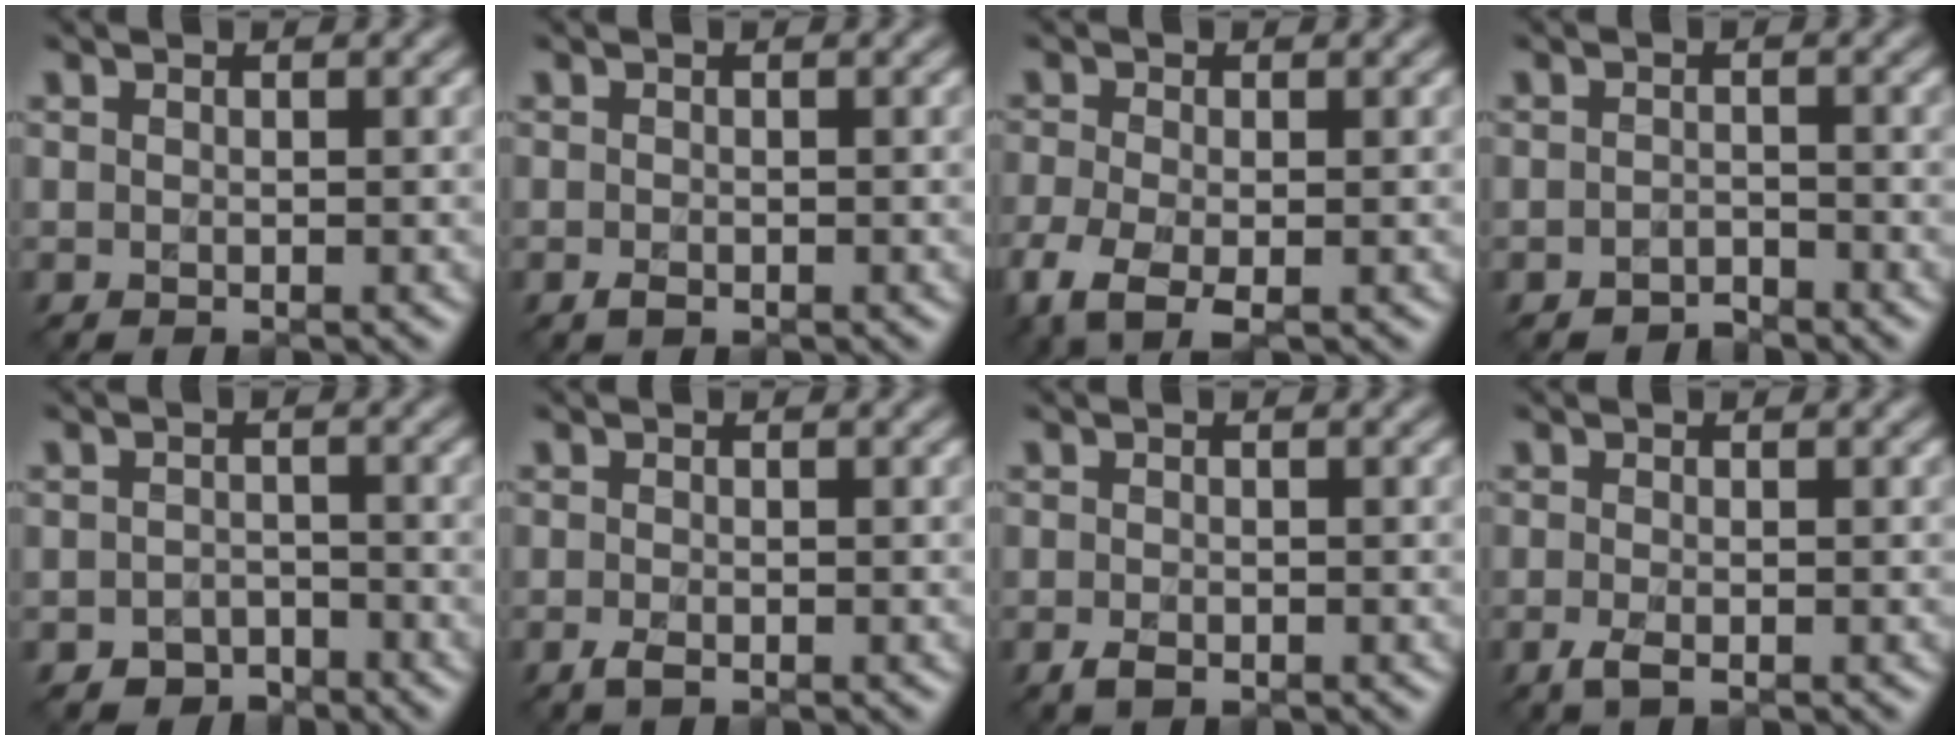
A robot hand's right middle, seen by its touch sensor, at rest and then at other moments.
{"total": 1.0, "force": [-0.7, 0.4, 0.6], "torque": [-0.014, -0.006, -0.011]}
{"total": 4.6, "force": [-2.8, 1.9, 3.1], "torque": [-0.077, -0.014, -0.054]}
{"total": 1.4, "force": [-1.4, 0.3, -0.1], "torque": [0.000, -0.003, -0.029]}
{"total": 2.2, "force": [-1.8, 1.3, 0.3], "torque": [-0.004, -0.006, -0.031]}
{"total": 1.3, "force": [-0.9, 0.4, 0.8], "torque": [-0.020, -0.005, -0.017]}
{"total": 1.7, "force": [-1.0, 0.8, 1.0], "torque": [-0.024, -0.008, -0.017]}
{"total": 1.6, "force": [-1.1, 0.4, 1.2], "torque": [-0.030, -0.007, -0.021]}